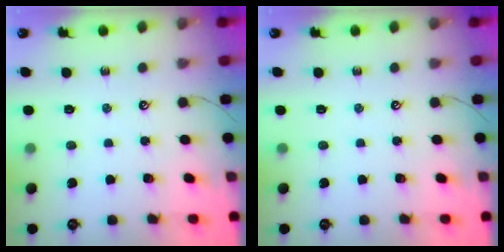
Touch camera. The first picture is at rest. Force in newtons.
{"total": 0.0}